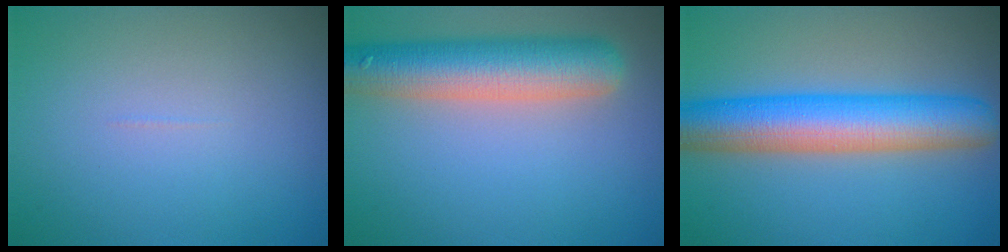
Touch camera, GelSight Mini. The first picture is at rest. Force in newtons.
{"total": 7.9, "press": 7.9, "slide": 0.5}
{"total": 9.1, "press": 9.1, "slide": 0.4}